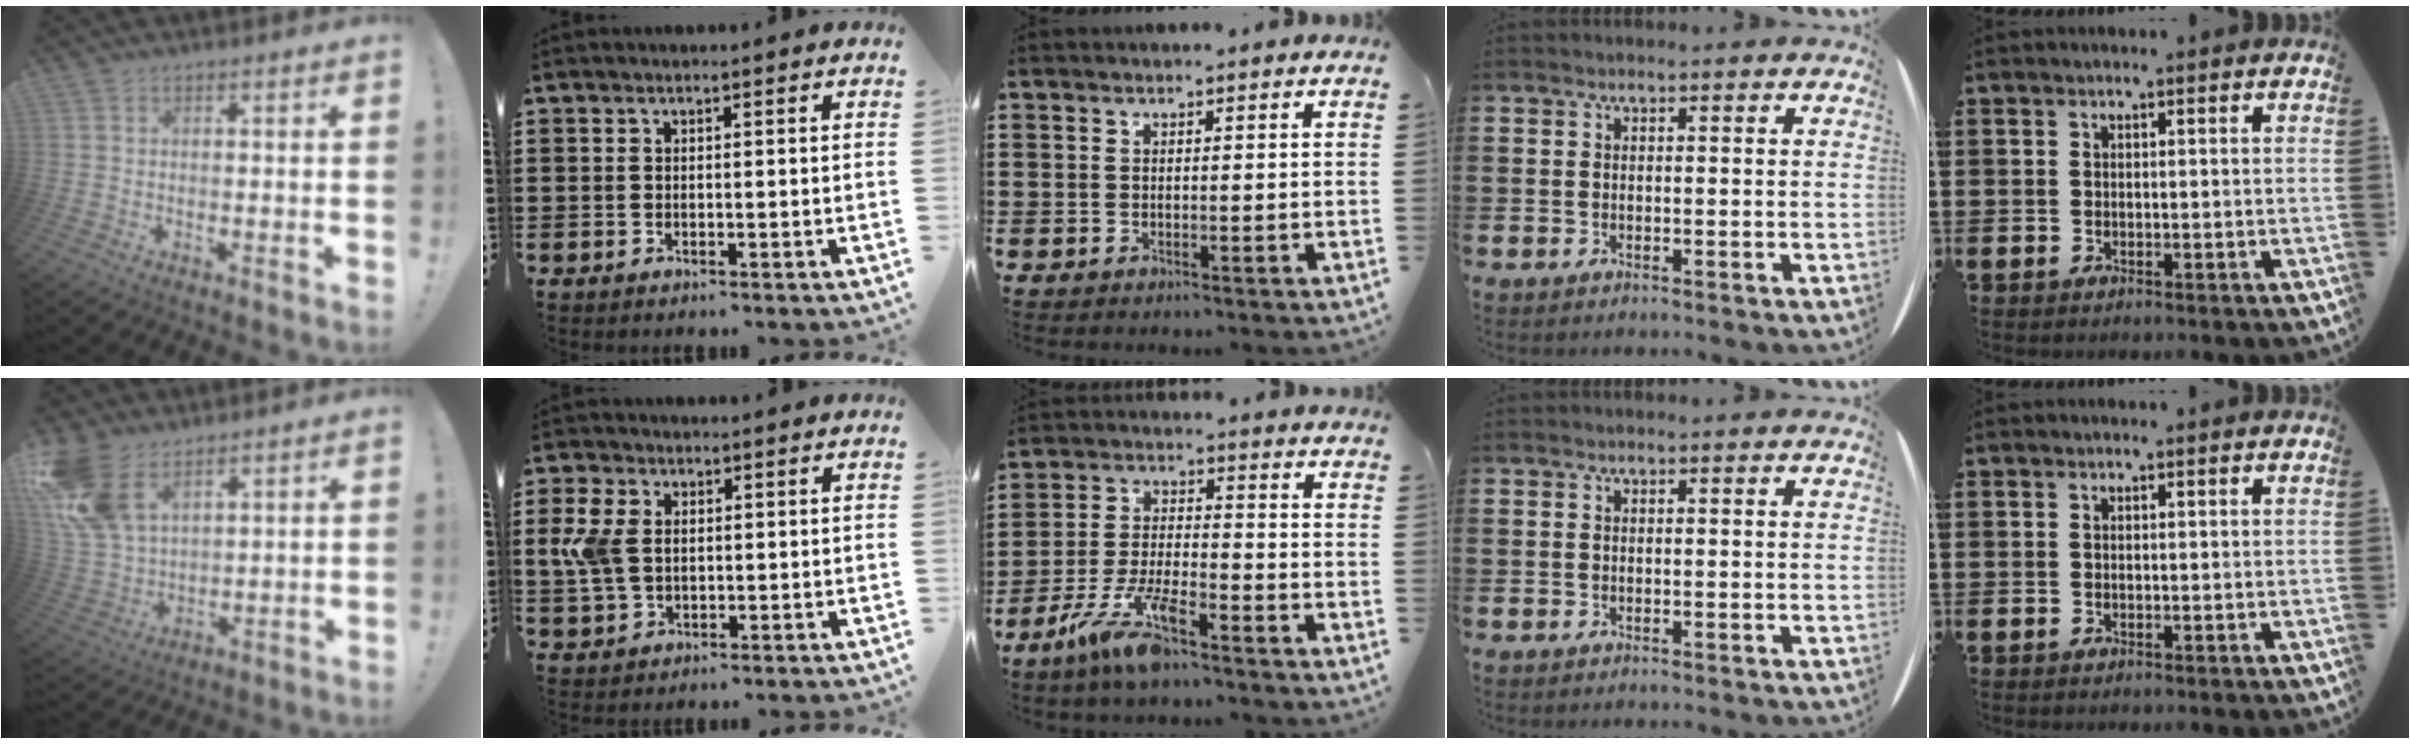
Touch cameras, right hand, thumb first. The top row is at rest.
{"thumb": {"total": 14.7, "force": [8.3, 8.8, 8.4], "torque": [-0.174, -0.038, 0.164]}, "index": {"total": 5.9, "force": [0.8, 4.0, 4.2], "torque": [-0.126, 0.000, 0.005]}, "middle": {"total": 8.9, "force": [-6.2, 1.7, 6.2], "torque": [-0.136, -0.007, -0.120]}}